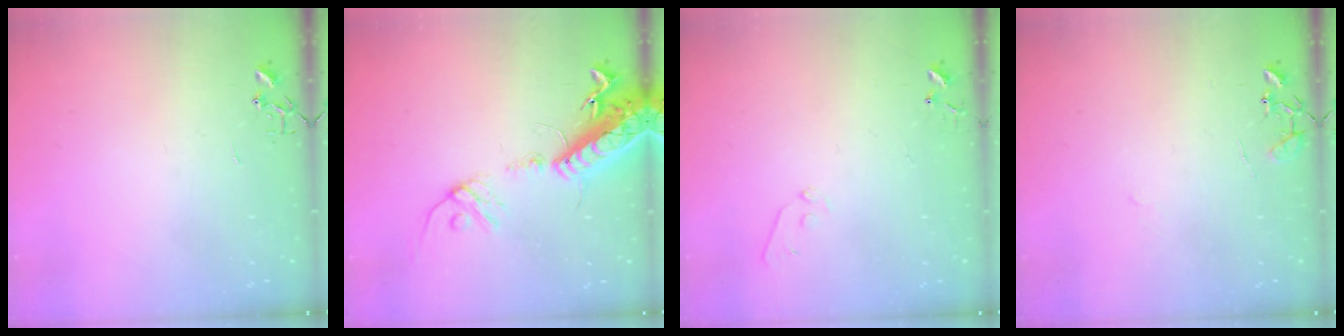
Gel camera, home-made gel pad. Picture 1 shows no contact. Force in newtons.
{"total": 17.4, "press": 16.9, "slide": 4.1}
{"total": 5.2, "press": 5.2, "slide": 0.5}
{"total": 8.7, "press": 8.7, "slide": 0.8}